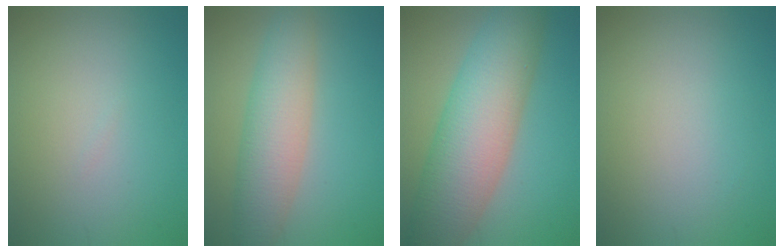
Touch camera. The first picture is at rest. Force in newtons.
{"total": 6.1, "press": 6.1, "slide": 0.3}
{"total": 10.5, "press": 10.4, "slide": 0.5}
{"total": 0.0}